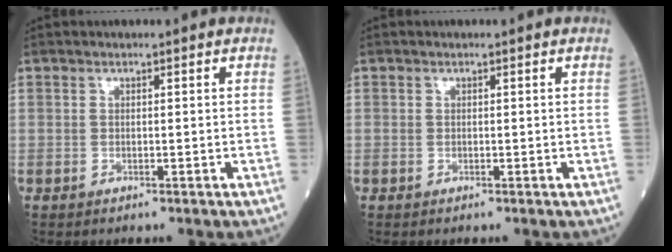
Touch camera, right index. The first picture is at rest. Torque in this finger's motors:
{"motor_torque": [0.18, -0.08, -0.07, 0.00]}